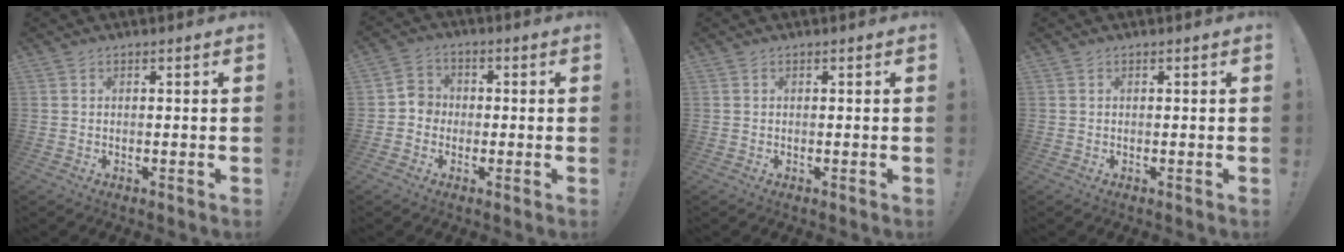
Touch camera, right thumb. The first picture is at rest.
{"total": 5.1, "force": [-1.8, 4.5, 1.6], "torque": [-0.020, 0.021, -0.032]}
{"total": 0.0}
{"total": 0.0}